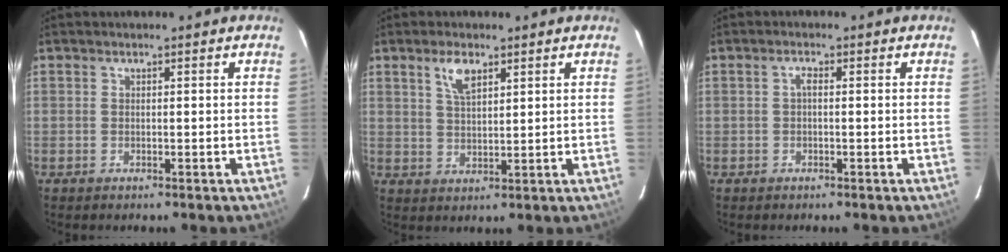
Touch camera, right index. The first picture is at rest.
{"total": 4.8, "force": [2.8, 2.0, 3.4], "torque": [-0.062, 0.005, 0.055]}
{"total": 1.1, "force": [-0.1, 0.5, 1.0], "torque": [-0.019, 0.007, -0.004]}